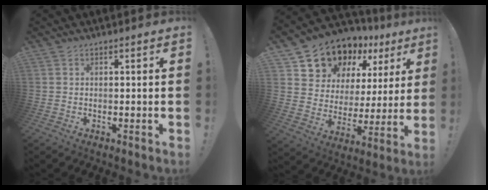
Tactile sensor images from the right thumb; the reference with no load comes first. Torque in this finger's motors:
{"motor_torque": [0.74, 2.61, 0.09, 0.21, 0.10]}